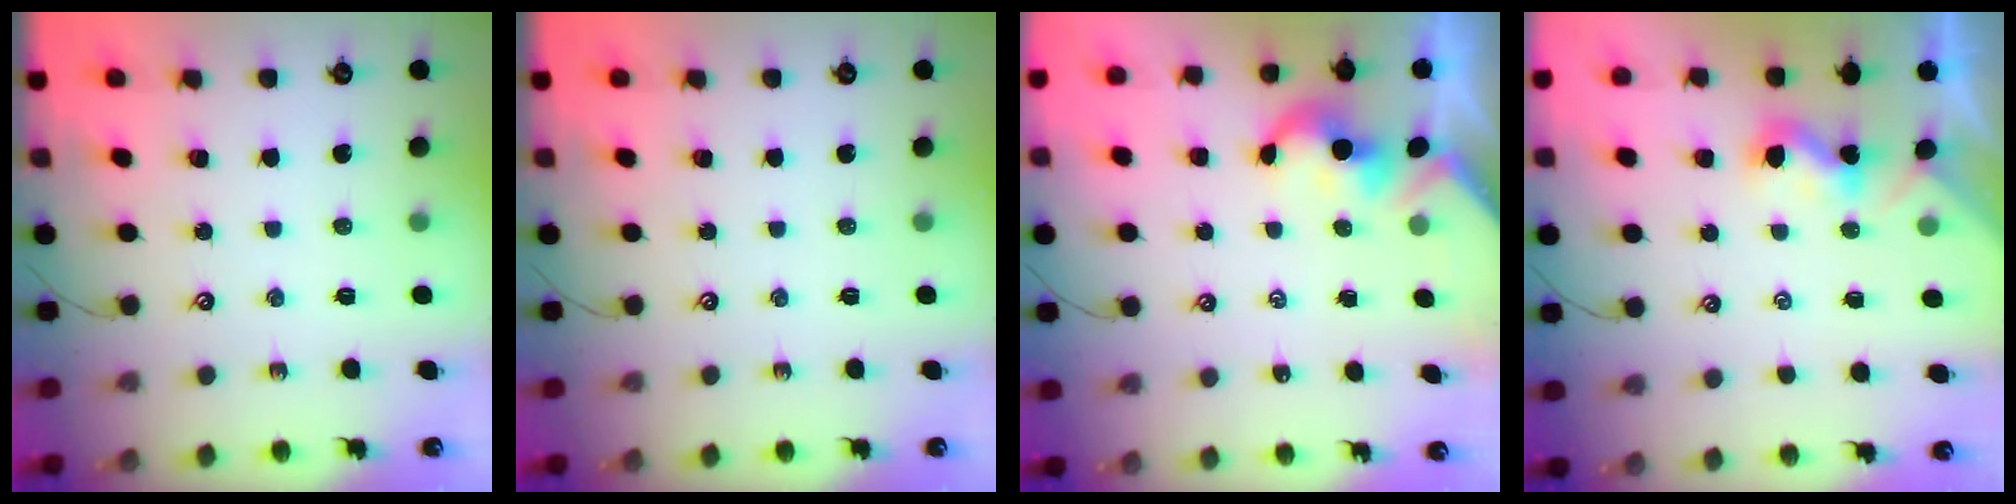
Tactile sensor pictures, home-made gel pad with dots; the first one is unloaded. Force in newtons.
{"total": 0.0}
{"total": 2.0, "press": 1.9, "slide": 0.4}
{"total": 2.5, "press": 2.5, "slide": 0.3}